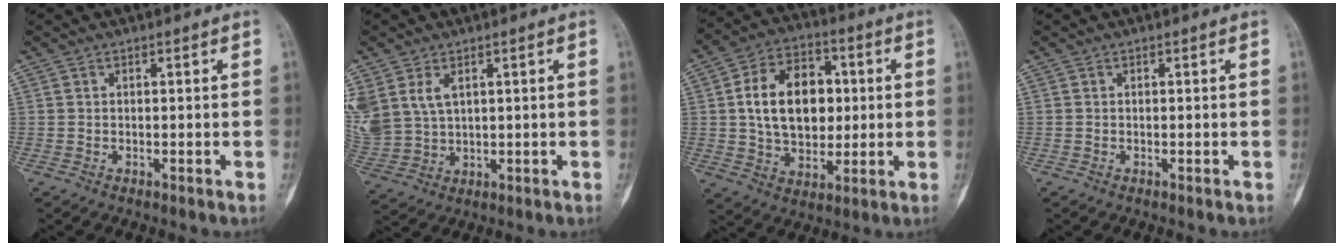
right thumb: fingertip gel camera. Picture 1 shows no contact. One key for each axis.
{"total": 11.2, "fx": 4.1, "fy": 7.8, "fz": 7.0, "tx": -0.172, "ty": -0.003, "tz": 0.099}
{"total": 16.4, "fx": 1.9, "fy": 11.2, "fz": 11.7, "tx": -0.156, "ty": 0.010, "tz": 0.032}
{"total": 0.0}